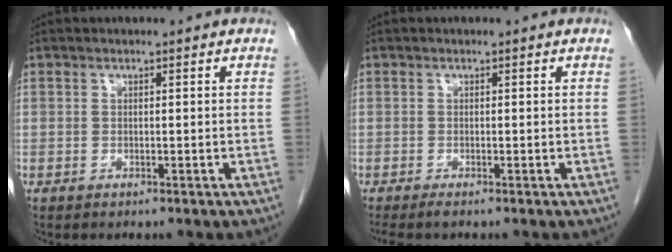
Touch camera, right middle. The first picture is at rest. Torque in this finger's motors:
{"motor_torque": [0.16, -0.25, 0.12, 0.02]}